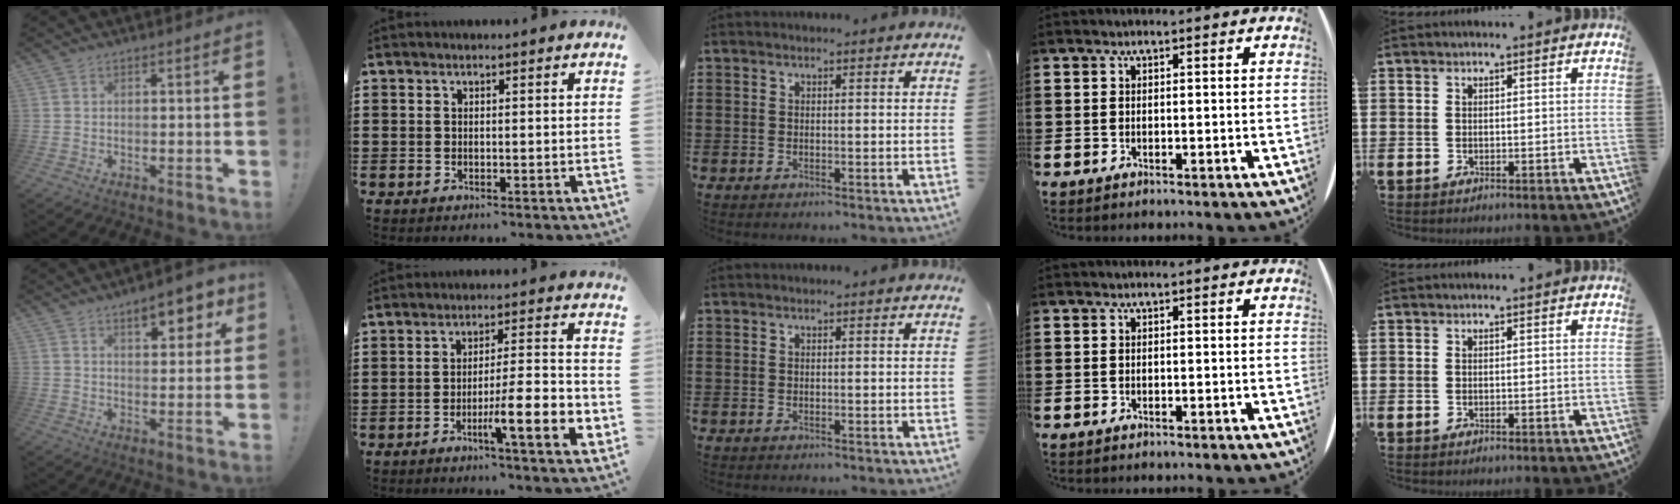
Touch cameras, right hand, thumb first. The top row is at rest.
{"thumb": {"total": 9.4, "force": [5.4, 3.3, 6.9], "torque": [-0.082, -0.029, 0.086]}, "index": {"total": 9.9, "force": [-3.8, 1.4, 9.1], "torque": [-0.151, -0.003, -0.065]}}